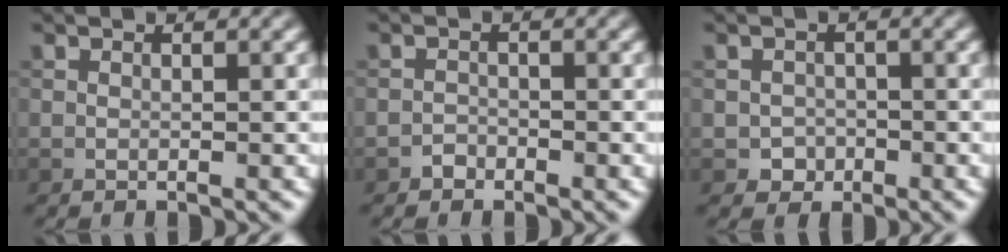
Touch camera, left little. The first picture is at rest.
{"total": 1.0, "force": [-0.8, 0.6, 0.0], "torque": [0.006, 0.001, -0.017]}
{"total": 1.9, "force": [-0.7, 1.6, 0.6], "torque": [-0.005, -0.005, -0.017]}